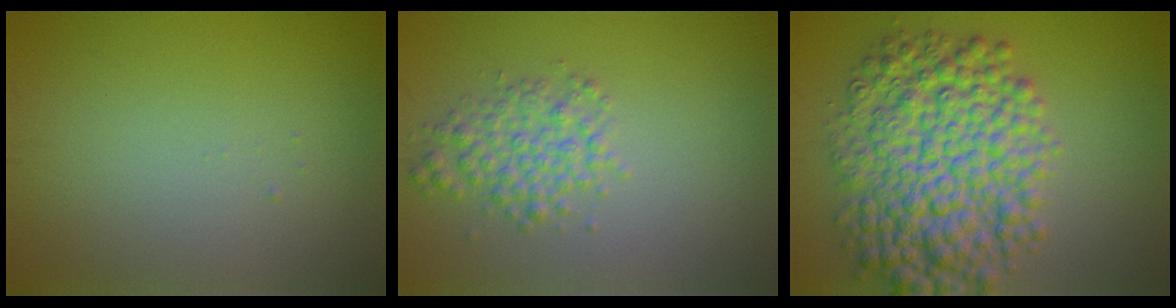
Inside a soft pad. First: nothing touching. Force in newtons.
{"total": 3.0, "press": 3.0, "slide": 0.1}
{"total": 10.5, "press": 10.5, "slide": 0.1}